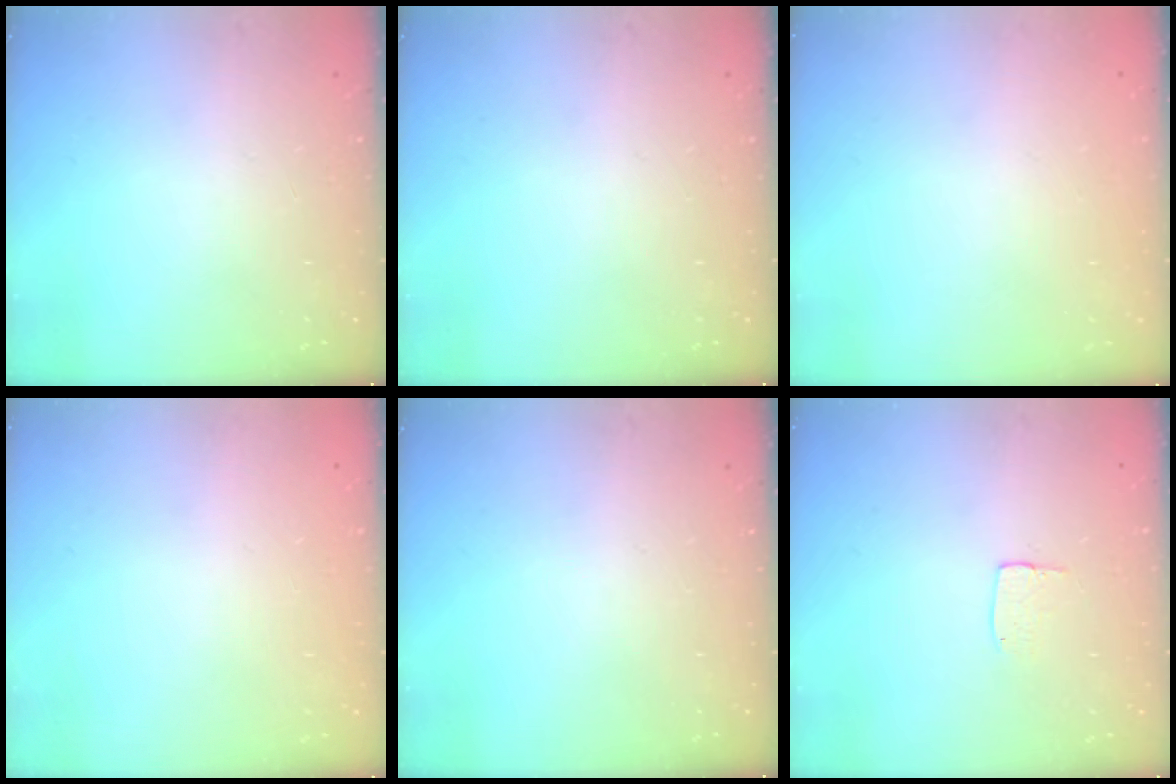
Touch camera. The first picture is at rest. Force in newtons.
{"total": 0.0}
{"total": 0.0}
{"total": 0.0}
{"total": 0.0}
{"total": 3.8, "press": 3.8, "slide": 0.2}